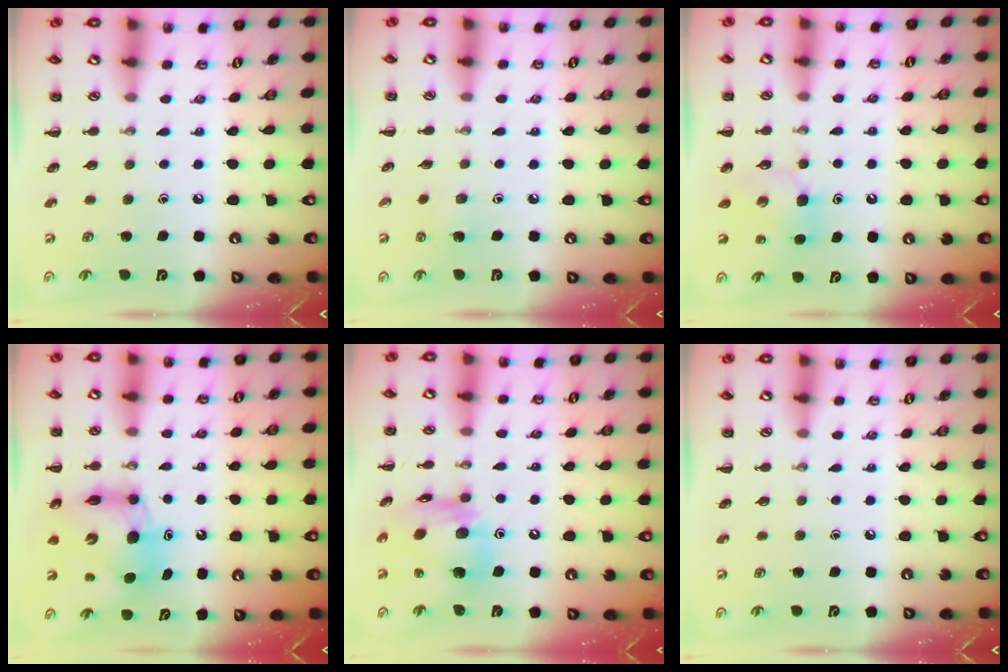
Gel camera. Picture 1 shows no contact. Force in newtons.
{"total": 3.1, "press": 2.9, "slide": 1.0}
{"total": 5.4, "press": 5.3, "slide": 1.1}
{"total": 9.3, "press": 8.9, "slide": 2.6}
{"total": 15.3, "press": 15.0, "slide": 2.9}
{"total": 0.0}